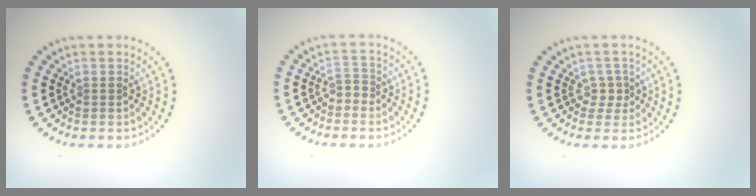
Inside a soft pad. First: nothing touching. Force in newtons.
{"total": 1.2, "press": 0.9, "slide": 0.9}
{"total": 1.4, "press": 1.1, "slide": 0.9}